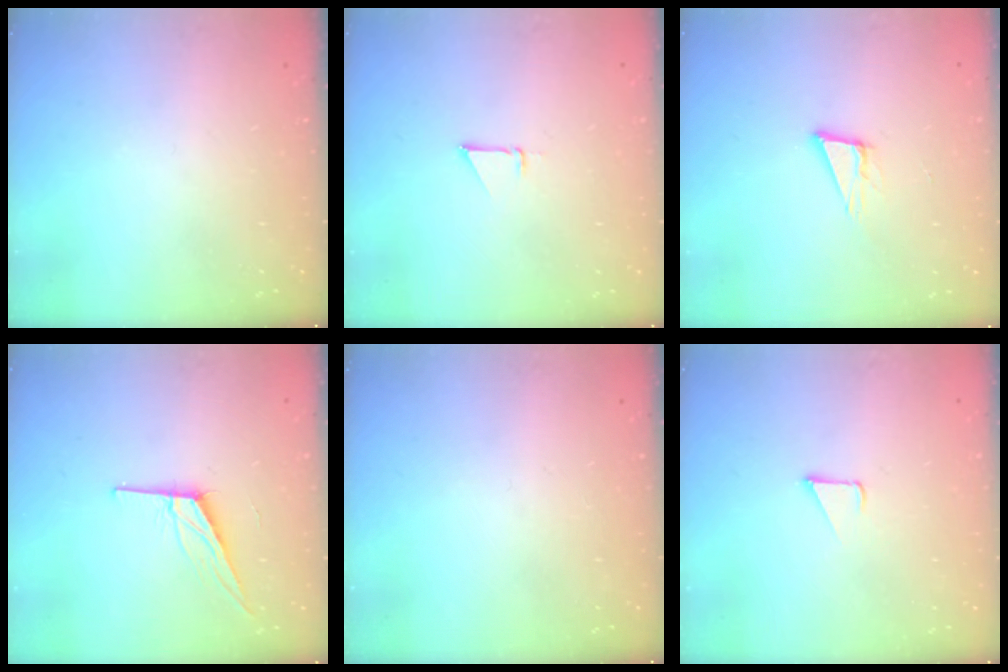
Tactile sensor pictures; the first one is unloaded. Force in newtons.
{"total": 1.9, "press": 1.9, "slide": 0.0}
{"total": 7.7, "press": 7.0, "slide": 3.2}
{"total": 10.8, "press": 10.4, "slide": 2.7}
{"total": 0.0}
{"total": 2.4, "press": 2.4, "slide": 0.2}